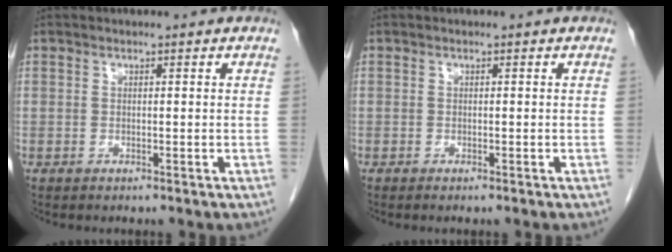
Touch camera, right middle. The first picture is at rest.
{"total": 0.6, "force": [-0.5, 0.0, 0.4], "torque": [-0.009, -0.002, -0.006]}